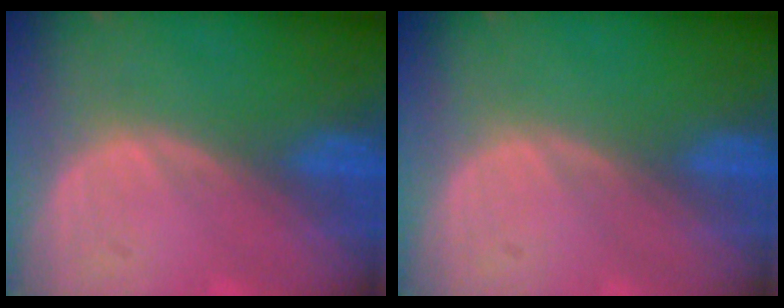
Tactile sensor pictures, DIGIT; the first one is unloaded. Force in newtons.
{"total": 0.0}